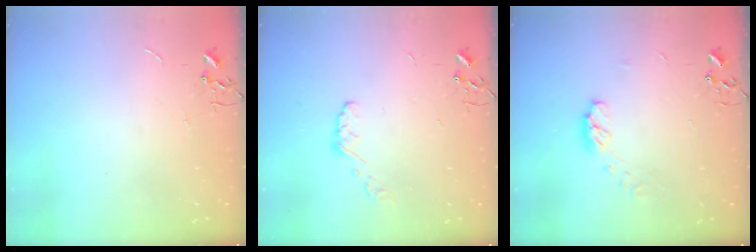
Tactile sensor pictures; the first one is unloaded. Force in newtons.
{"total": 4.9, "press": 4.9, "slide": 0.7}
{"total": 7.0, "press": 6.9, "slide": 0.8}